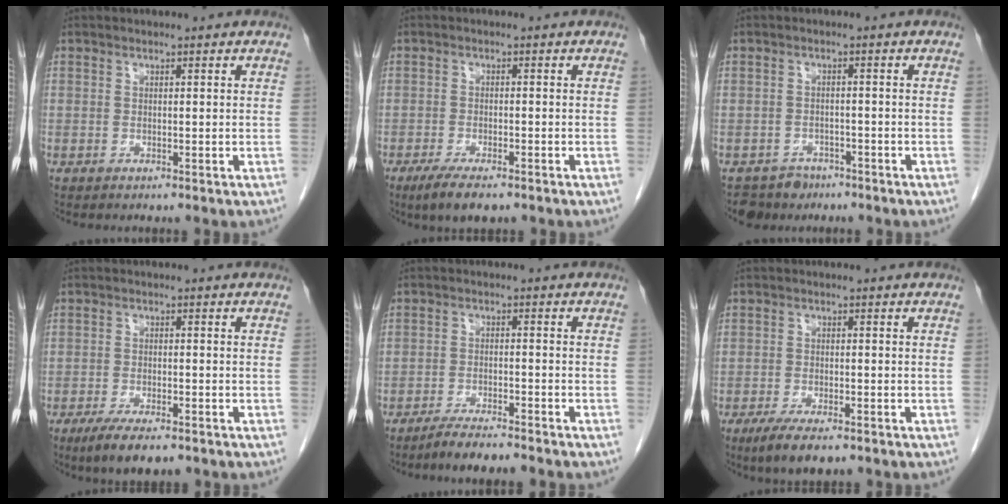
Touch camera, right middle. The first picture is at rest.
{"total": 5.5, "force": [-3.9, 1.4, 3.7], "torque": [-0.064, -0.011, -0.061]}
{"total": 3.7, "force": [-2.8, 2.5, -0.2], "torque": [0.005, 0.006, -0.044]}
{"total": 6.7, "force": [-4.8, 1.7, 4.4], "torque": [-0.071, -0.012, -0.073]}
{"total": 5.7, "force": [-5.0, 0.1, 2.8], "torque": [-0.042, -0.013, -0.085]}
{"total": 6.3, "force": [-4.4, 1.6, 4.1], "torque": [-0.070, -0.013, -0.069]}